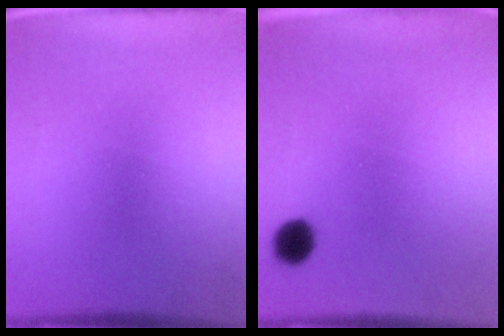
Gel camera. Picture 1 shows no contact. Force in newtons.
{"total": 4.1}